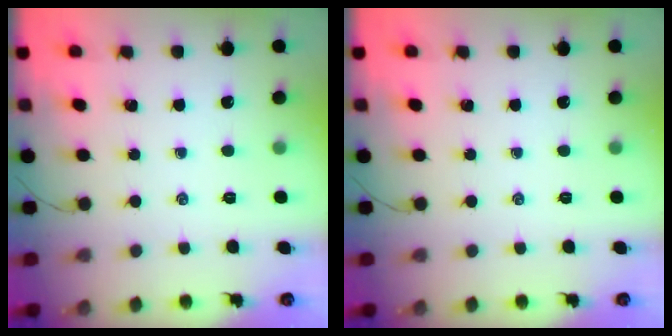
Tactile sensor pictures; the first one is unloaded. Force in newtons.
{"total": 0.0}